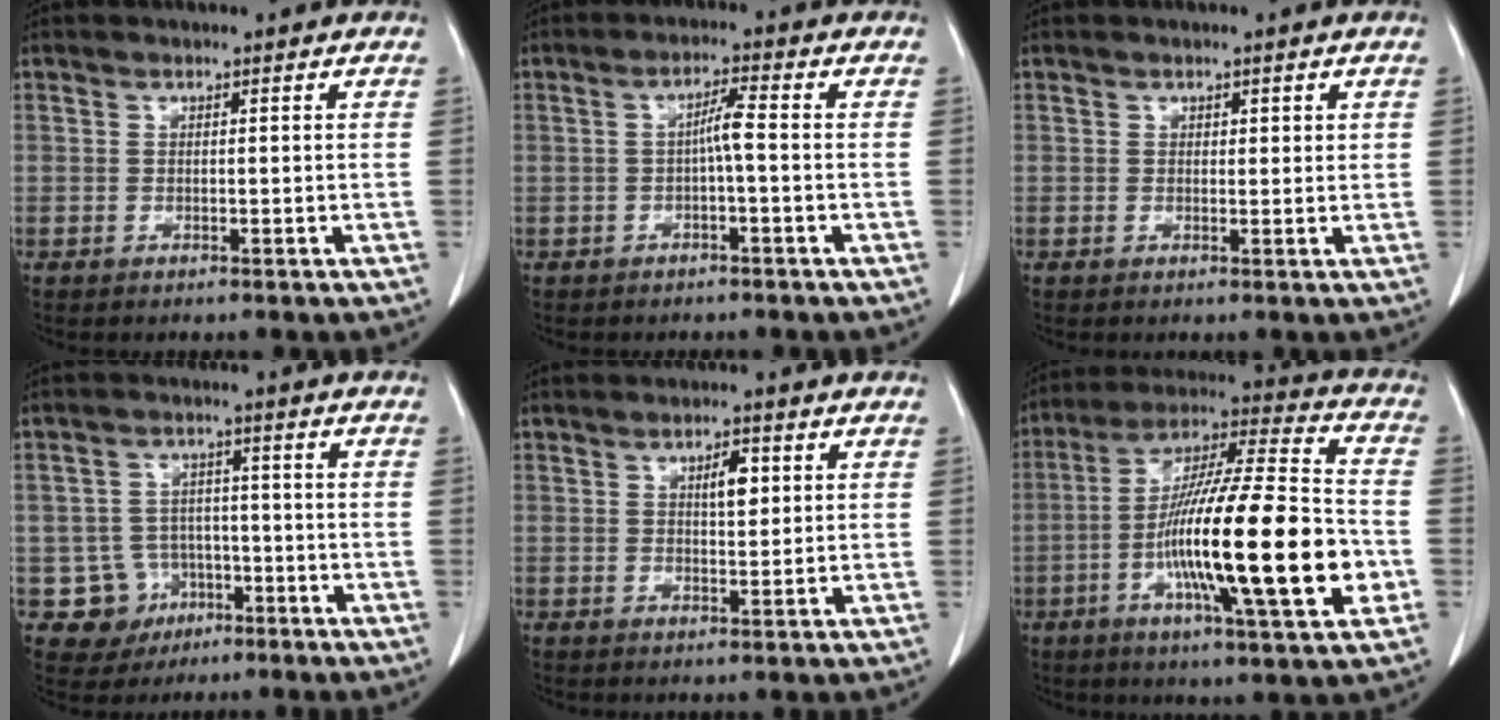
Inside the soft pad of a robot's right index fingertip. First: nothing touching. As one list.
[{"total": 3.1, "force": [-0.4, 0.0, 3.1], "torque": [-0.054, 0.007, -0.005]}, {"total": 1.4, "force": [0.7, 0.8, 0.9], "torque": [-0.007, -0.001, 0.009]}, {"total": 6.9, "force": [-2.5, 6.4, 0.6], "torque": [-0.007, 0.012, -0.030]}, {"total": 3.7, "force": [1.2, 1.2, 3.3], "torque": [-0.053, 0.002, 0.020]}, {"total": 24.9, "force": [-5.6, 2.3, 24.1], "torque": [-0.400, -0.014, -0.099]}]